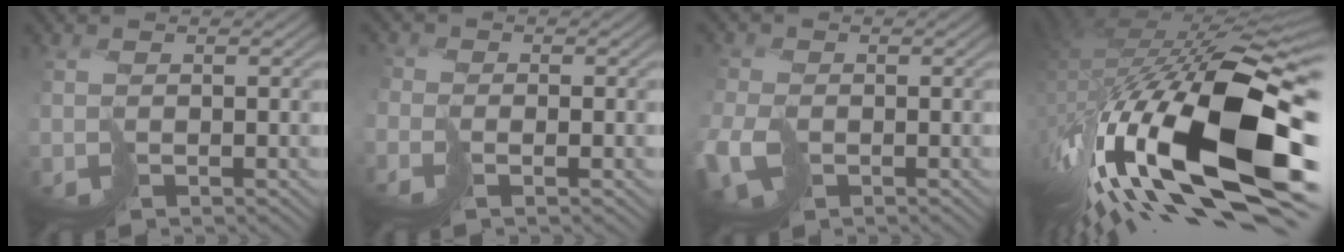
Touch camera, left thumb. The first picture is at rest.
{"total": 1.3, "force": [-1.2, 0.0, -0.4], "torque": [0.026, 0.009, -0.026]}
{"total": 6.4, "force": [-2.7, 4.2, 4.0], "torque": [-0.110, -0.025, -0.048]}
{"total": 19.3, "force": [-5.9, 7.5, 16.8], "torque": [-0.325, -0.035, -0.085]}